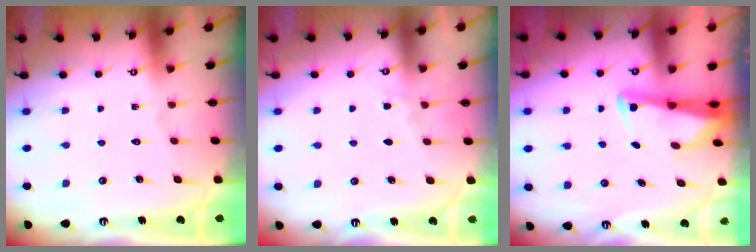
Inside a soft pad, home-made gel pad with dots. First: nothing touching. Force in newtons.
{"total": 3.0, "press": 2.9, "slide": 0.4}
{"total": 2.5, "press": 2.5, "slide": 0.5}